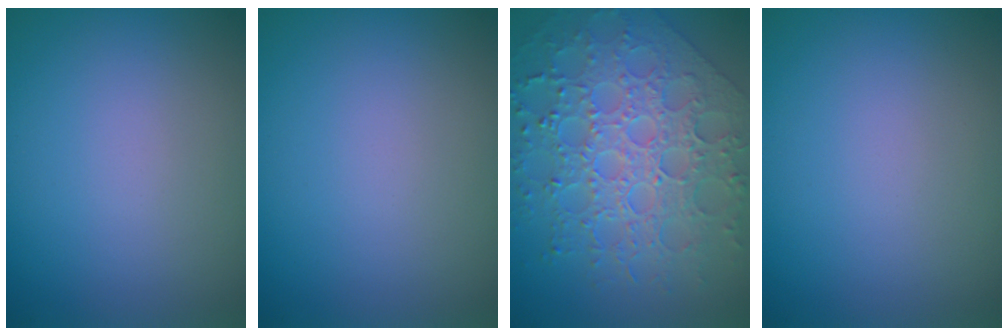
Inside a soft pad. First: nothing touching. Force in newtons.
{"total": 0.0}
{"total": 8.9, "press": 6.4, "slide": 6.2}
{"total": 0.0}